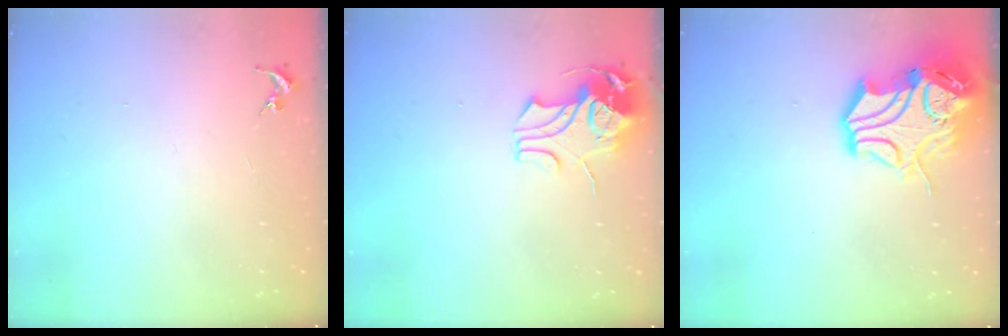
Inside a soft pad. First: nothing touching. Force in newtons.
{"total": 8.8, "press": 8.7, "slide": 1.0}
{"total": 17.1, "press": 16.9, "slide": 2.6}